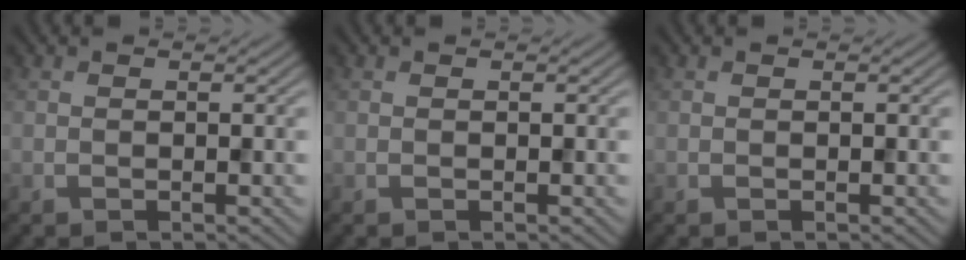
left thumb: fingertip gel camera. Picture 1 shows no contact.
{"total": 0.0}
{"total": 0.0}